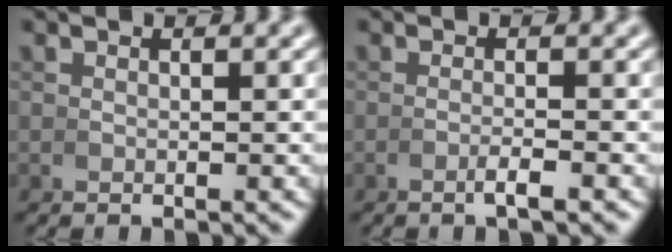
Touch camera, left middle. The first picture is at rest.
{"total": 1.5, "force": [-1.1, 0.1, 1.0], "torque": [-0.022, 0.001, -0.021]}